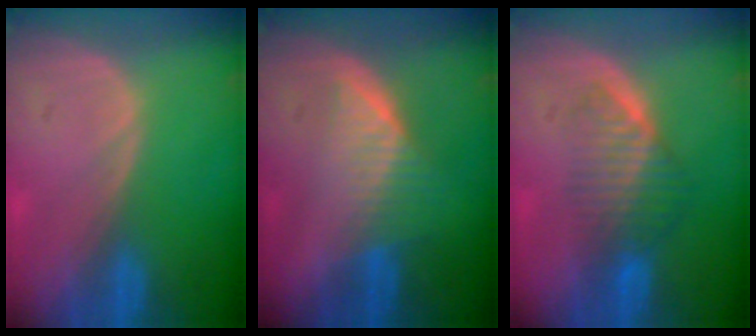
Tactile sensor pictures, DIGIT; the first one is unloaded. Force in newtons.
{"total": 6.5, "press": 5.8, "slide": 2.9}
{"total": 6.5, "press": 5.7, "slide": 3.1}